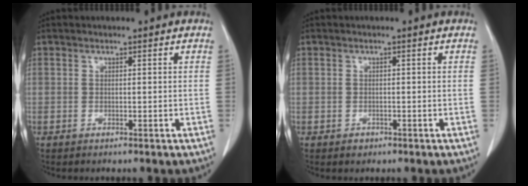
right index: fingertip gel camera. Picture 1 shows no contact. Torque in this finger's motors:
{"motor_torque": [-0.09, -0.03, -0.24, -0.10]}